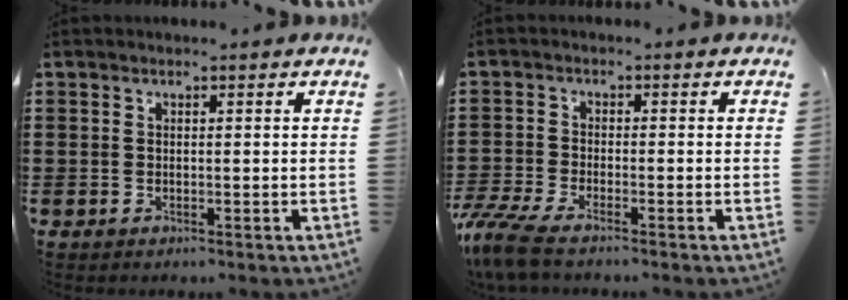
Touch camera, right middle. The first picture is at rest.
{"total": 4.8, "force": [-4.2, 0.3, 2.4], "torque": [-0.084, -0.024, -0.091]}